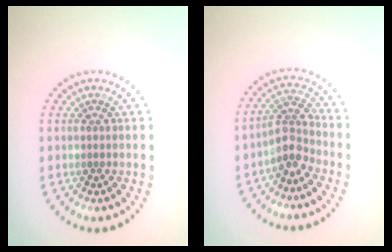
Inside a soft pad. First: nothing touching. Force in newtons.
{"total": 2.8, "press": 2.2, "slide": 1.7}